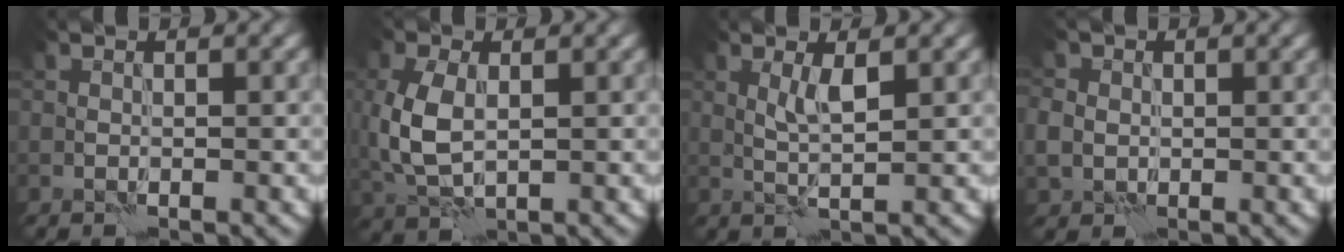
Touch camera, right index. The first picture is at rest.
{"total": 5.2, "force": [0.2, 3.1, 4.2], "torque": [-0.112, 0.004, 0.008]}
{"total": 2.0, "force": [1.0, 0.0, 1.7], "torque": [-0.036, 0.001, 0.018]}
{"total": 3.3, "force": [0.0, 3.0, 1.4], "torque": [-0.026, 0.010, -0.008]}